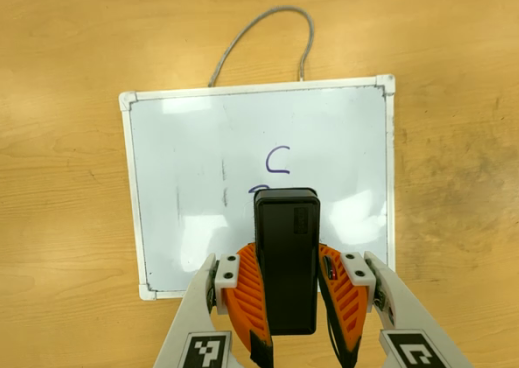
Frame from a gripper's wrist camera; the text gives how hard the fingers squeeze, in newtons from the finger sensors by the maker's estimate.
{"total": 8.7, "left": 7.3, "right": 10.2}